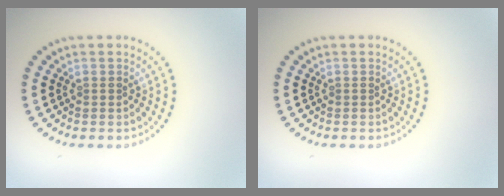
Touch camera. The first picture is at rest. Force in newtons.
{"total": 0.0}